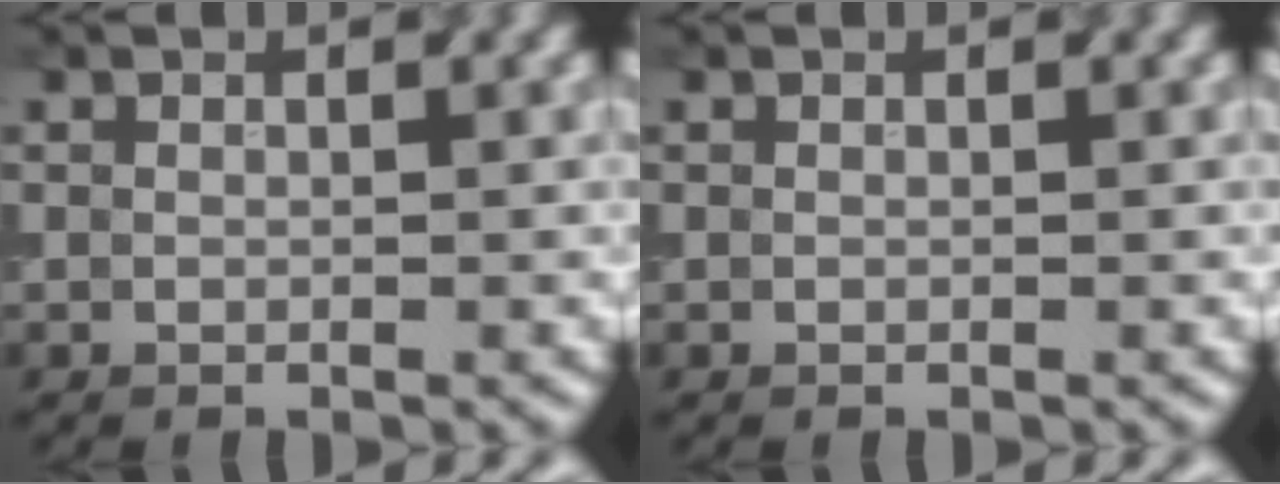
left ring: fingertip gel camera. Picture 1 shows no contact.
{"total": 0.0}